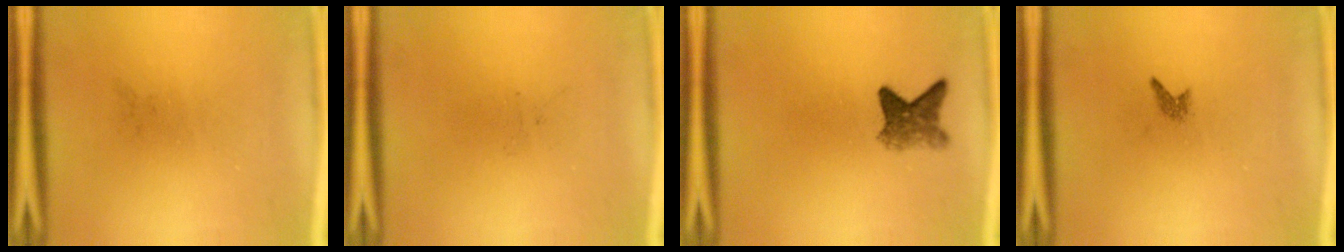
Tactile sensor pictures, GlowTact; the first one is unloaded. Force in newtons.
{"total": 0.0}
{"total": 3.6}
{"total": 0.7}